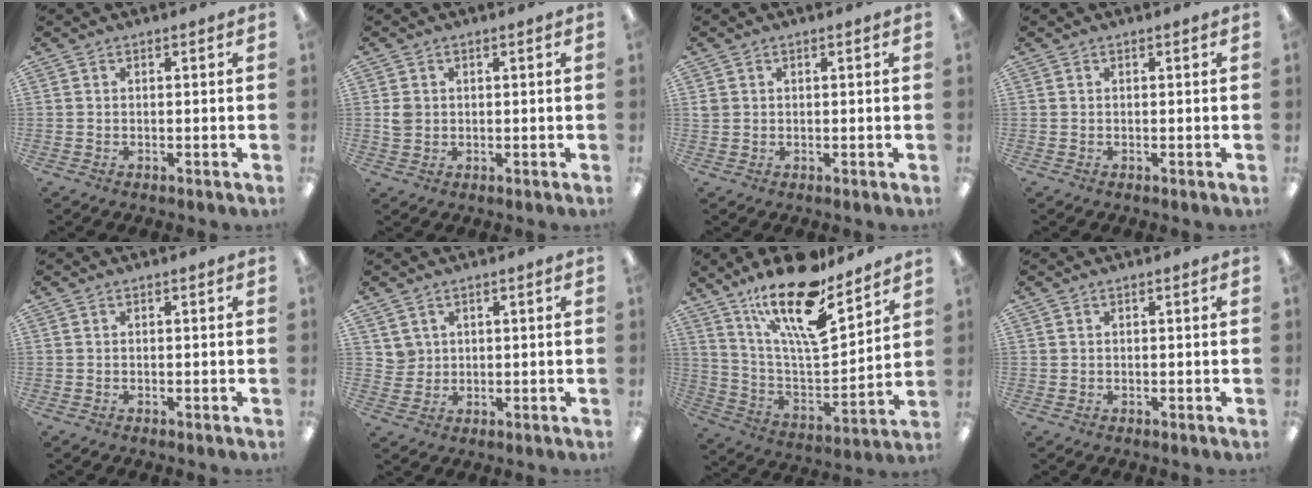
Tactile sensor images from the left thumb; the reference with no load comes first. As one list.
[{"total": 2.5, "force": [0.6, 2.2, 1.0], "torque": [-0.014, 0.002, 0.008]}, {"total": 1.3, "force": [0.6, 1.1, 0.4], "torque": [-0.010, 0.003, 0.011]}, {"total": 0.0}, {"total": 0.0}, {"total": 3.4, "force": [2.2, 2.5, -0.1], "torque": [-0.003, -0.009, 0.040]}, {"total": 21.9, "force": [15.8, 6.9, 13.5], "torque": [-0.236, -0.101, 0.269]}, {"total": 0.5, "force": [0.4, 0.3, 0.1], "torque": [-0.003, 0.002, 0.008]}]